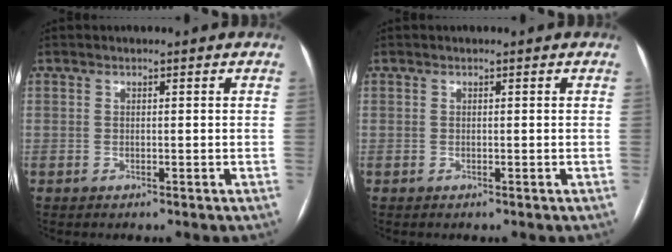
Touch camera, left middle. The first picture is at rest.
{"total": 0.0}